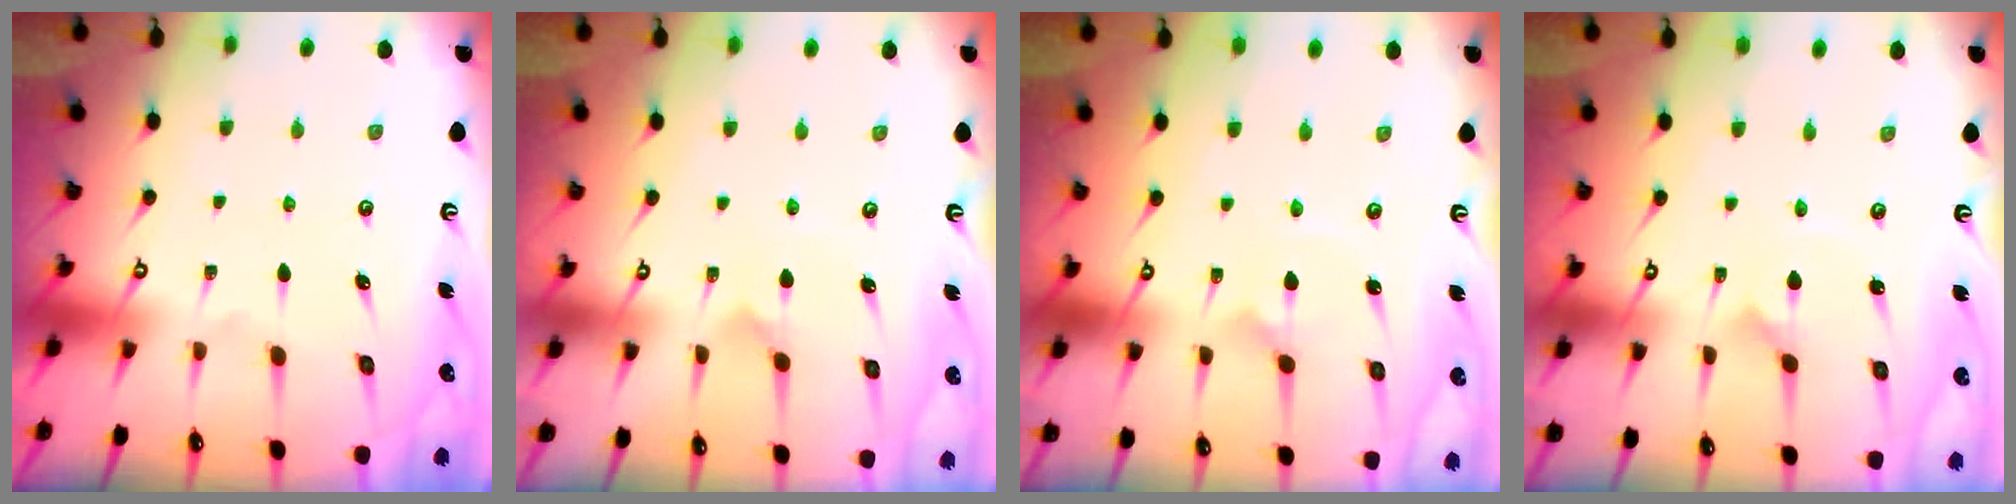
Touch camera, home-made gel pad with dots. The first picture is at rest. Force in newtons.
{"total": 2.7, "press": 2.7, "slide": 0.3}
{"total": 2.1, "press": 2.1, "slide": 0.5}
{"total": 1.1, "press": 1.1, "slide": 0.1}